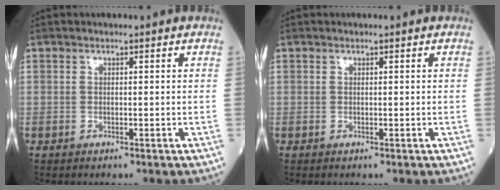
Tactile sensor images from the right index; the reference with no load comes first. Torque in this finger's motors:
{"motor_torque": [0.72, -0.31, 0.21, 0.05]}